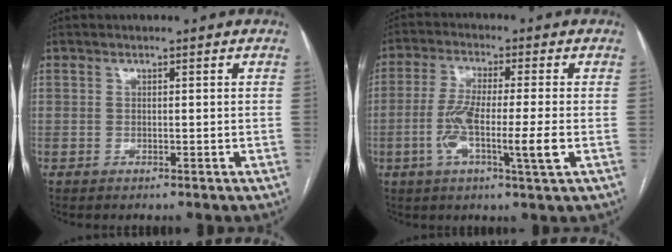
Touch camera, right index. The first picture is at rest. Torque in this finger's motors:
{"motor_torque": [1.06, -0.06, 0.76, 0.18]}